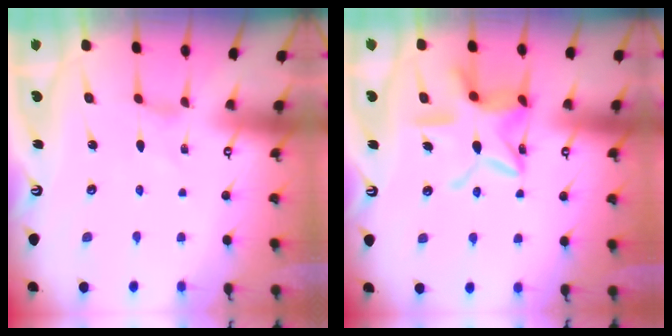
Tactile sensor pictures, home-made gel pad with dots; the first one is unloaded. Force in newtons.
{"total": 15.5, "press": 15.4, "slide": 1.4}